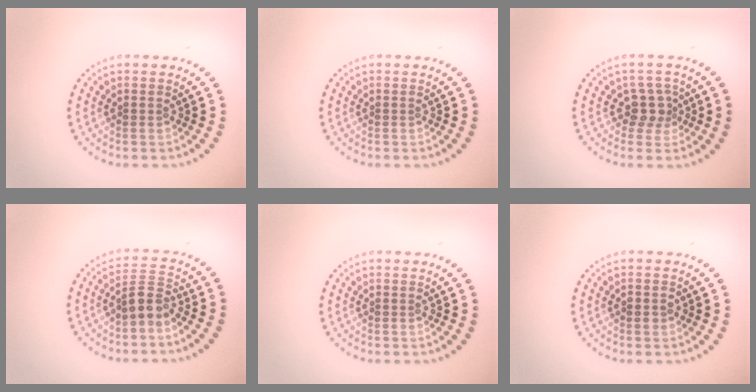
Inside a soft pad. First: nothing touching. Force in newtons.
{"total": 0.0}
{"total": 2.3, "press": 1.9, "slide": 1.3}
{"total": 2.6, "press": 2.1, "slide": 1.4}
{"total": 0.0}
{"total": 1.2, "press": 1.2, "slide": 0.2}